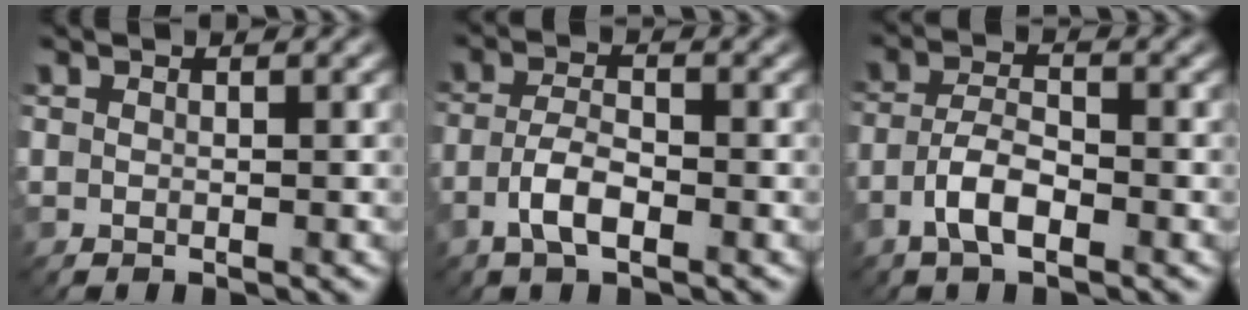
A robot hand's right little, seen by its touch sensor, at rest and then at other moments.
{"total": 3.3, "force": [-1.7, 1.1, 2.6], "torque": [-0.056, 0.006, -0.038]}
{"total": 3.6, "force": [-2.0, 1.2, 2.8], "torque": [-0.058, 0.008, -0.044]}